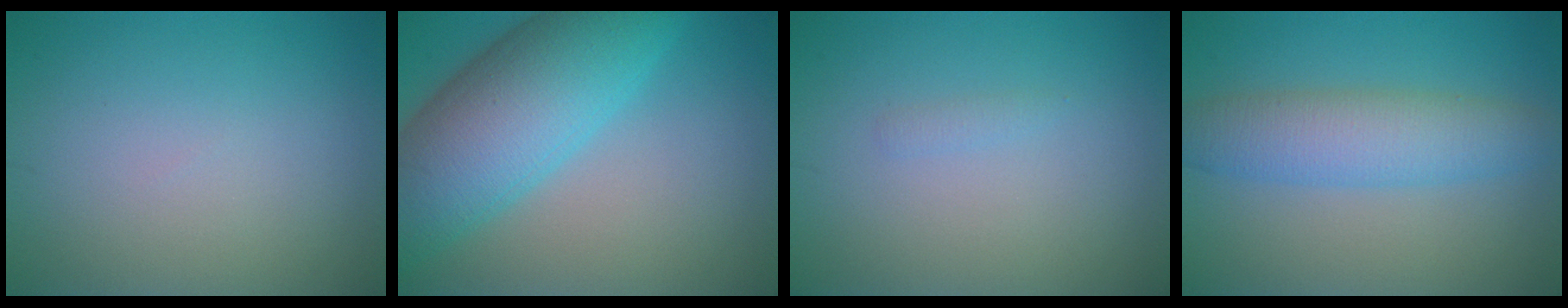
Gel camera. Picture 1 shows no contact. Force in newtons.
{"total": 10.8, "press": 10.8, "slide": 0.4}
{"total": 0.6, "press": 0.6, "slide": 0.1}
{"total": 5.1, "press": 5.1, "slide": 0.2}